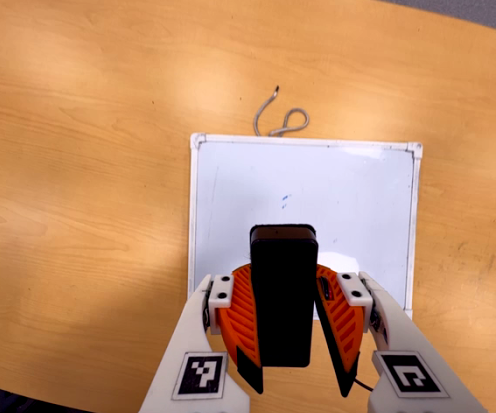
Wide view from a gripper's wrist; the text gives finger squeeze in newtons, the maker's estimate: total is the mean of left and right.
{"total": 10.1, "left": 9.1, "right": 11.1}